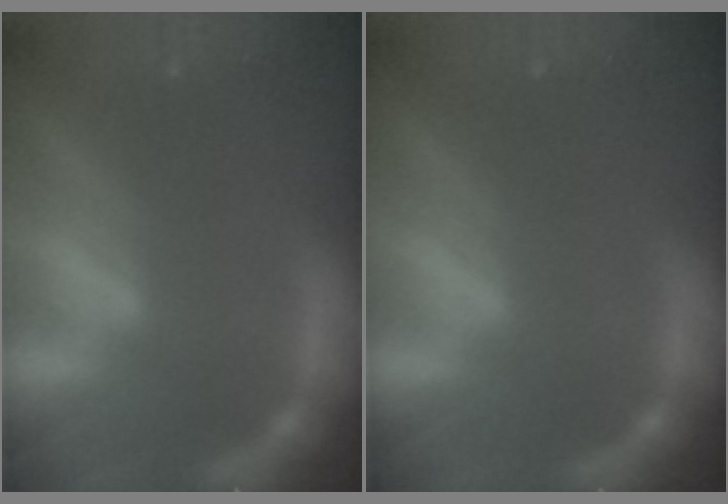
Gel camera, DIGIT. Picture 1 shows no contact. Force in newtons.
{"total": 0.0}